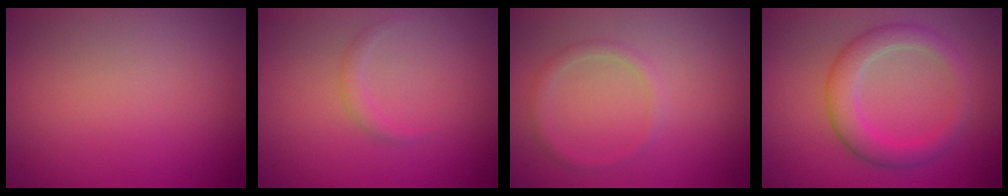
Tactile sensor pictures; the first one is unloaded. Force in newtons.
{"total": 1.0, "press": 1.0, "slide": 0.2}
{"total": 1.4, "press": 1.4, "slide": 0.1}
{"total": 3.8, "press": 3.7, "slide": 0.2}